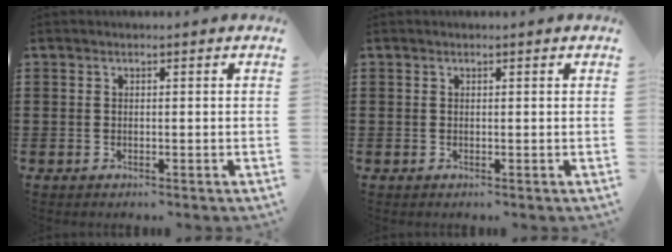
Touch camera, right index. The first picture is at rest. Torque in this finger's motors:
{"motor_torque": [-0.26, 0.36, 0.00, 0.00]}